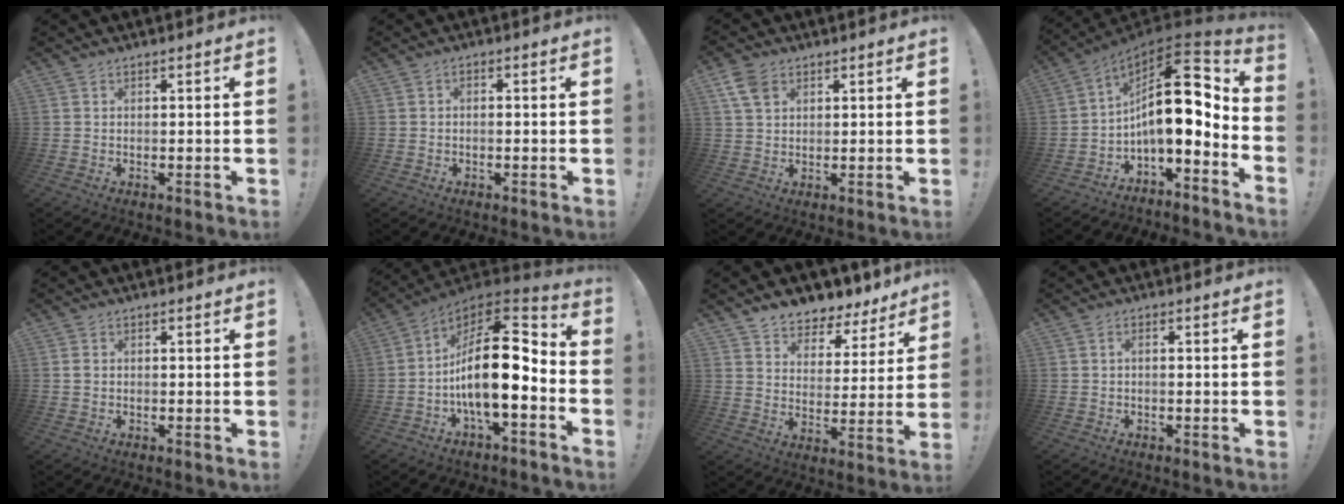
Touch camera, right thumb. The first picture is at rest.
{"total": 1.4, "force": [-1.1, 0.2, 0.8], "torque": [-0.019, 0.006, -0.018]}
{"total": 6.2, "force": [3.0, 4.1, 3.6], "torque": [-0.066, -0.003, 0.061]}
{"total": 17.3, "force": [2.5, 7.0, 15.6], "torque": [-0.271, -0.020, 0.039]}
{"total": 1.1, "force": [0.0, 1.0, 0.5], "torque": [-0.018, 0.009, 0.002]}
{"total": 19.3, "force": [-2.6, 8.4, 17.2], "torque": [-0.304, 0.014, -0.041]}
{"total": 6.5, "force": [5.5, 3.4, 0.9], "torque": [-0.012, -0.057, 0.103]}
{"total": 1.5, "force": [-0.8, 0.1, 1.3], "torque": [-0.027, 0.007, -0.013]}